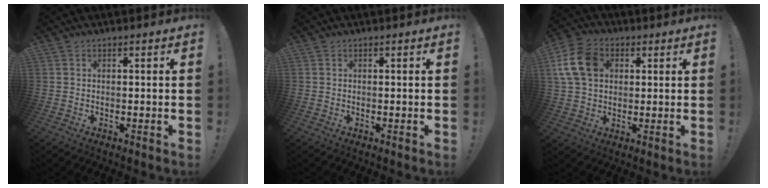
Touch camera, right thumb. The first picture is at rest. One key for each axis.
{"total": 0.0}
{"total": 13.1, "fx": 3.6, "fy": 9.9, "fz": 7.8, "tx": -0.151, "ty": 0.002, "tz": 0.074}